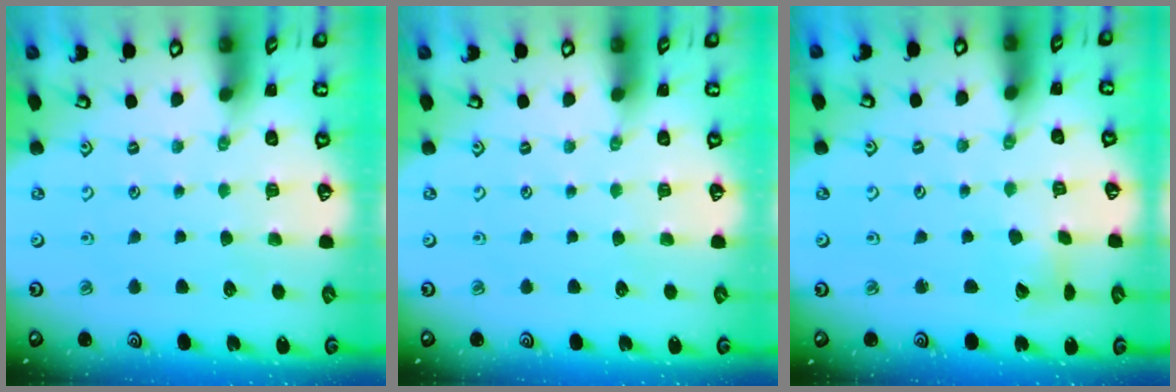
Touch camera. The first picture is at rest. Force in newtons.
{"total": 0.0}
{"total": 3.6, "press": 3.6, "slide": 0.3}